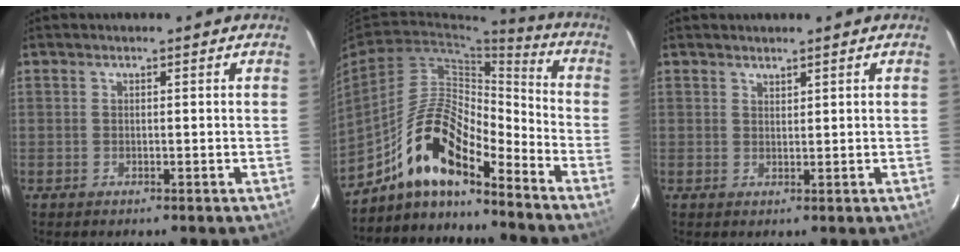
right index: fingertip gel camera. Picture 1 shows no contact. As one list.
[{"total": 14.7, "force": [-10.8, 4.2, 9.0], "torque": [-0.165, 0.017, -0.203]}, {"total": 0.9, "force": [0.9, 0.2, 0.1], "torque": [-0.002, 0.000, 0.018]}]